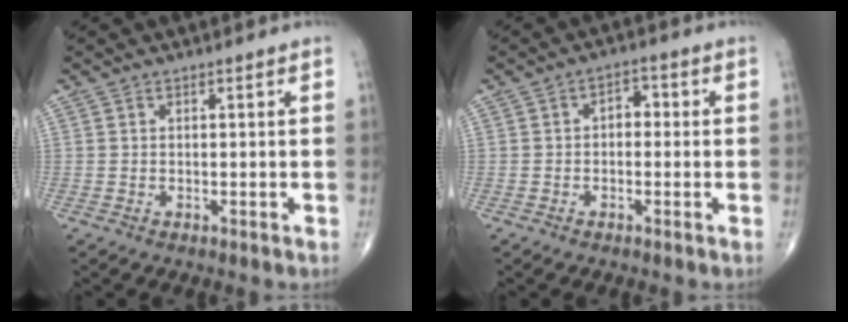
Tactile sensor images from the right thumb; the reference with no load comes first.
{"total": 3.4, "force": [0.0, 2.3, 2.5], "torque": [-0.018, 0.015, -0.010]}